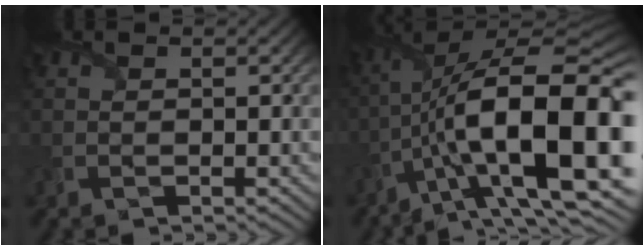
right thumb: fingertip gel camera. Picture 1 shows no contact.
{"total": 19.1, "force": [-5.0, 6.5, 17.2], "torque": [-0.293, 0.003, -0.081]}